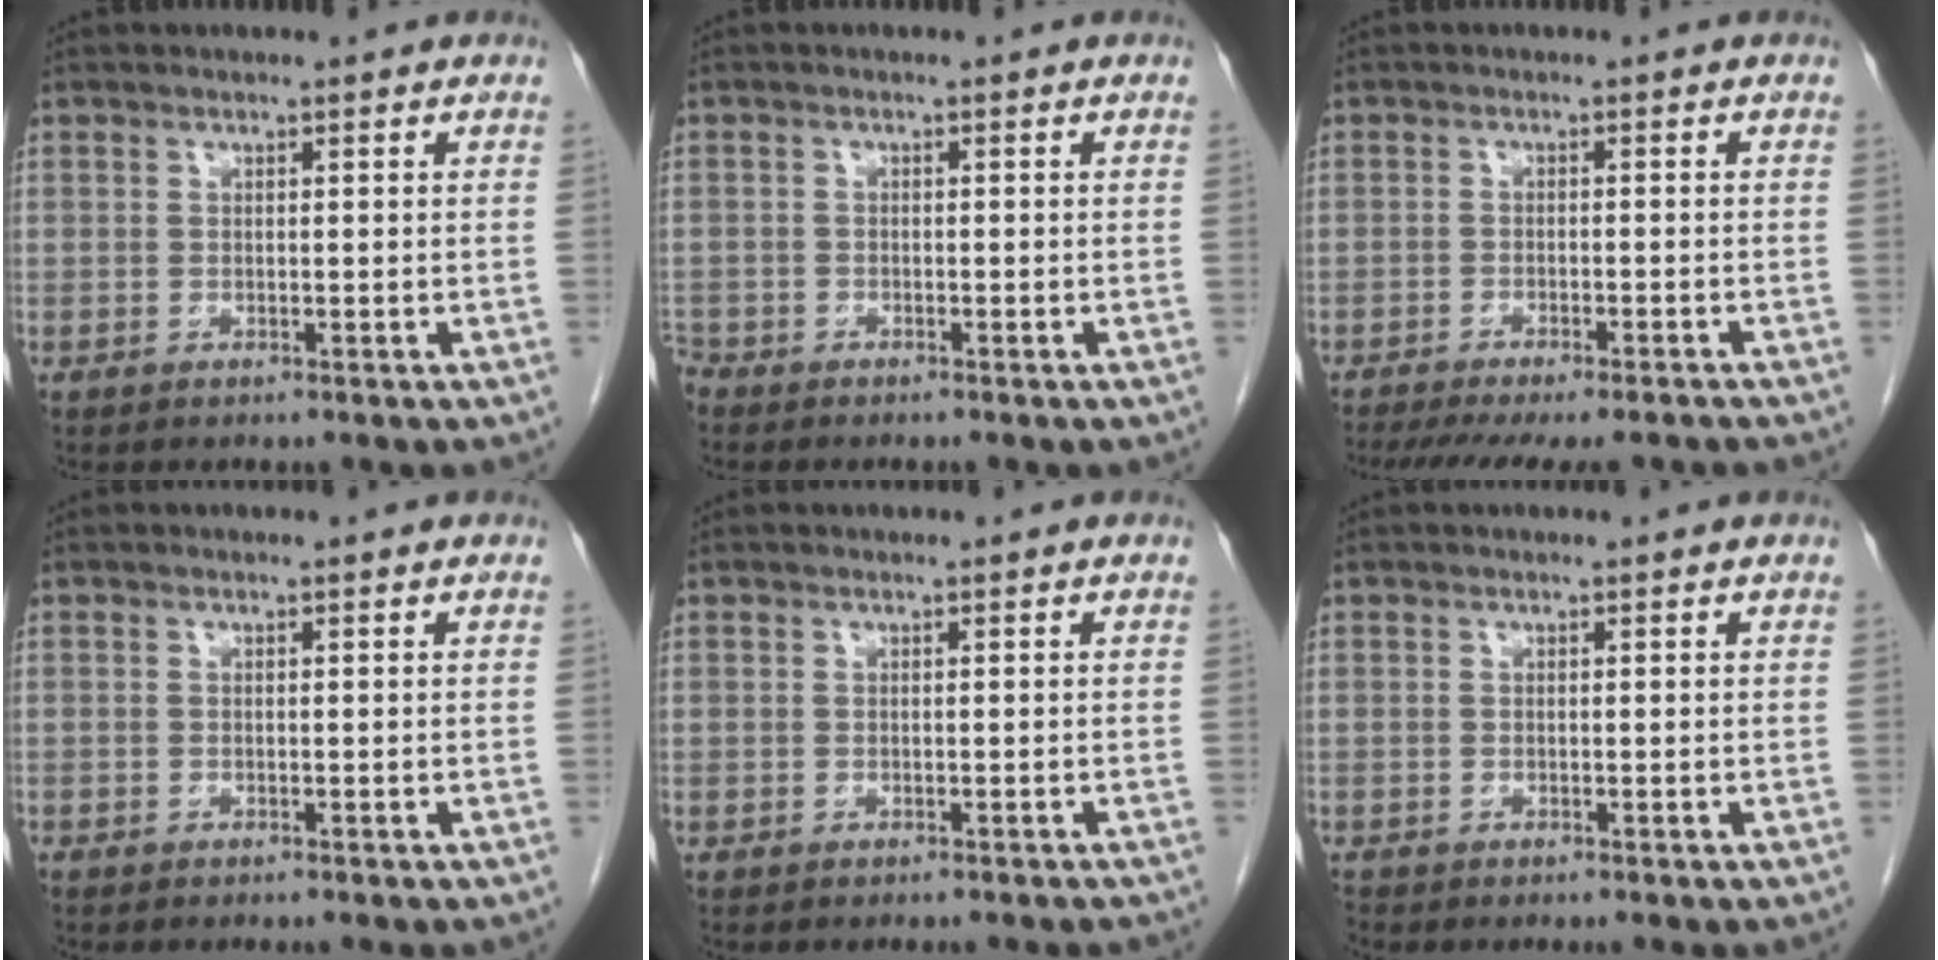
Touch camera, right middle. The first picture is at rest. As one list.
[{"total": 1.9, "force": [-1.7, 0.7, 0.2], "torque": [-0.006, -0.002, -0.031]}, {"total": 14.3, "force": [-12.3, 3.1, 6.7], "torque": [-0.129, -0.020, -0.162]}, {"total": 0.0}, {"total": 3.8, "force": [-3.5, 1.0, 1.4], "torque": [-0.019, -0.008, -0.037]}, {"total": 0.0}]